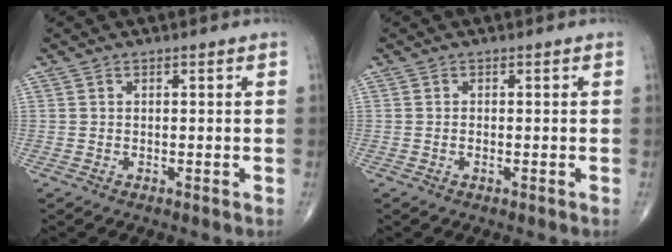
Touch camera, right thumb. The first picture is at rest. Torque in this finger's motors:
{"motor_torque": [-0.04, -0.21, -0.07, -0.20, -0.06]}